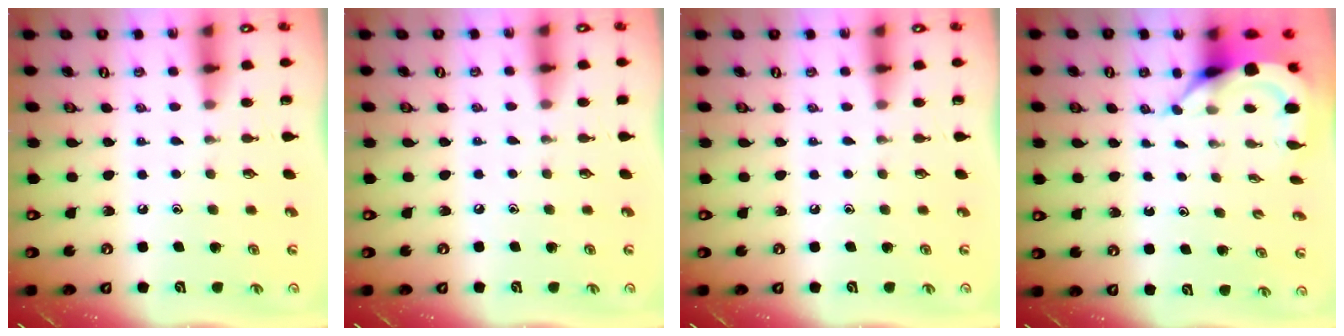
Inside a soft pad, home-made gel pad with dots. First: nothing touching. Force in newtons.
{"total": 0.9, "press": 0.9, "slide": 0.2}
{"total": 0.0}
{"total": 6.2, "press": 6.2, "slide": 0.5}